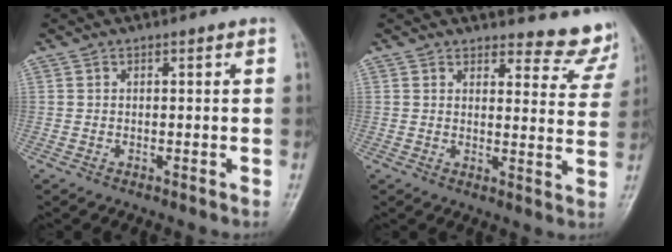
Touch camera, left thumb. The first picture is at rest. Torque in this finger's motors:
{"motor_torque": [-0.17, -0.15, -0.04, -0.03, 0.04]}